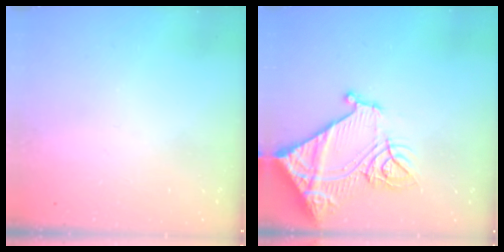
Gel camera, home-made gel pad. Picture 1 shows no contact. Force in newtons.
{"total": 18.3, "press": 18.1, "slide": 2.2}